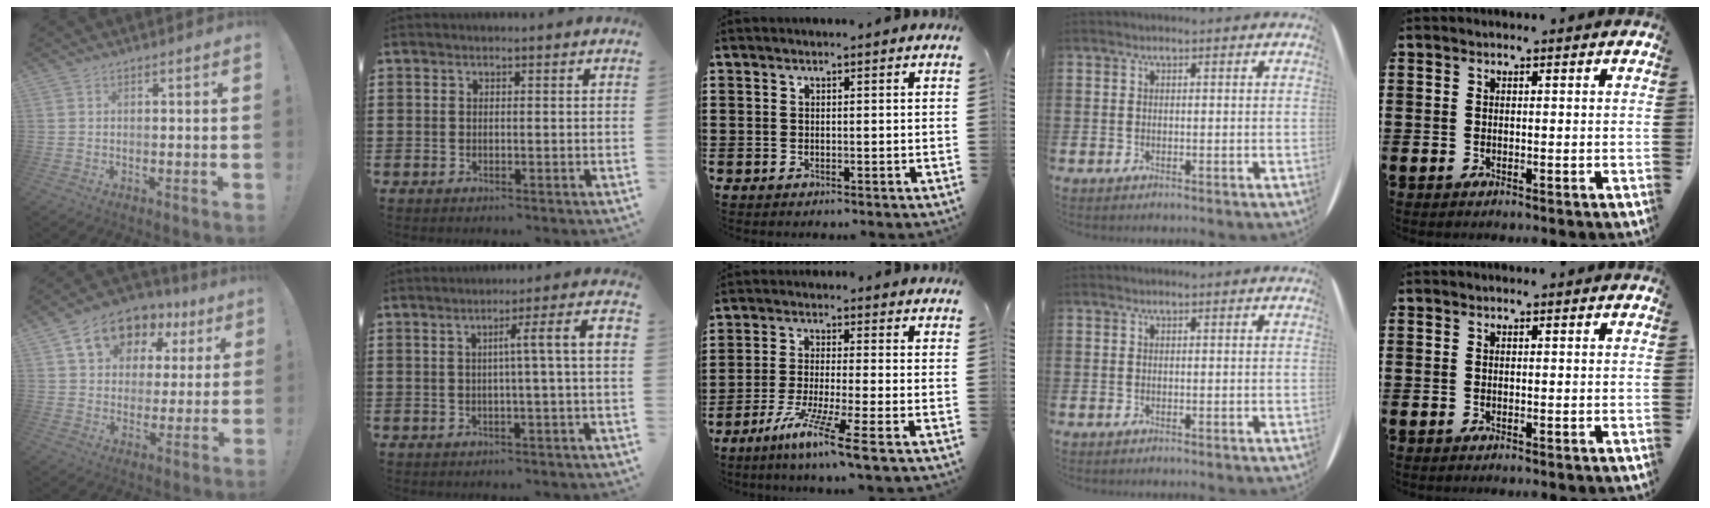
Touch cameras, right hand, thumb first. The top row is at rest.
{"thumb": {"total": 14.0, "force": [7.3, 10.1, 6.5], "torque": [-0.098, -0.037, 0.140]}, "index": {"total": 6.2, "force": [0.1, -0.5, 6.1], "torque": [-0.104, -0.007, -0.007]}, "middle": {"total": 7.1, "force": [-4.9, -0.7, 5.2], "torque": [-0.112, -0.020, -0.096]}}